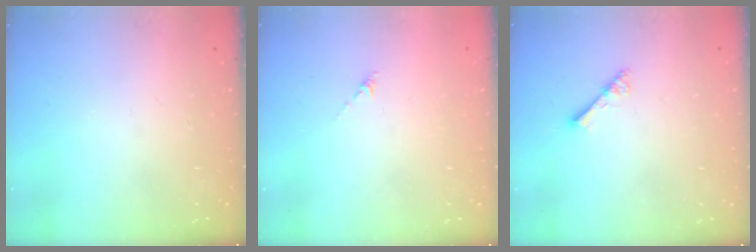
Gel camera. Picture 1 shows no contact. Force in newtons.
{"total": 0.0}
{"total": 3.3, "press": 3.3, "slide": 0.5}